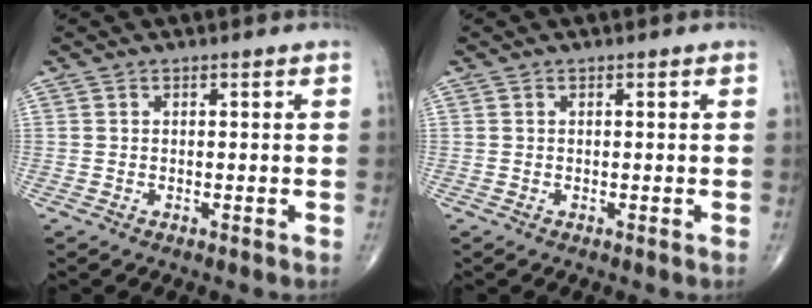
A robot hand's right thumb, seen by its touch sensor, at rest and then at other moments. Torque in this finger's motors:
{"motor_torque": [0.00, 0.00, 0.00, 0.00, 0.00]}